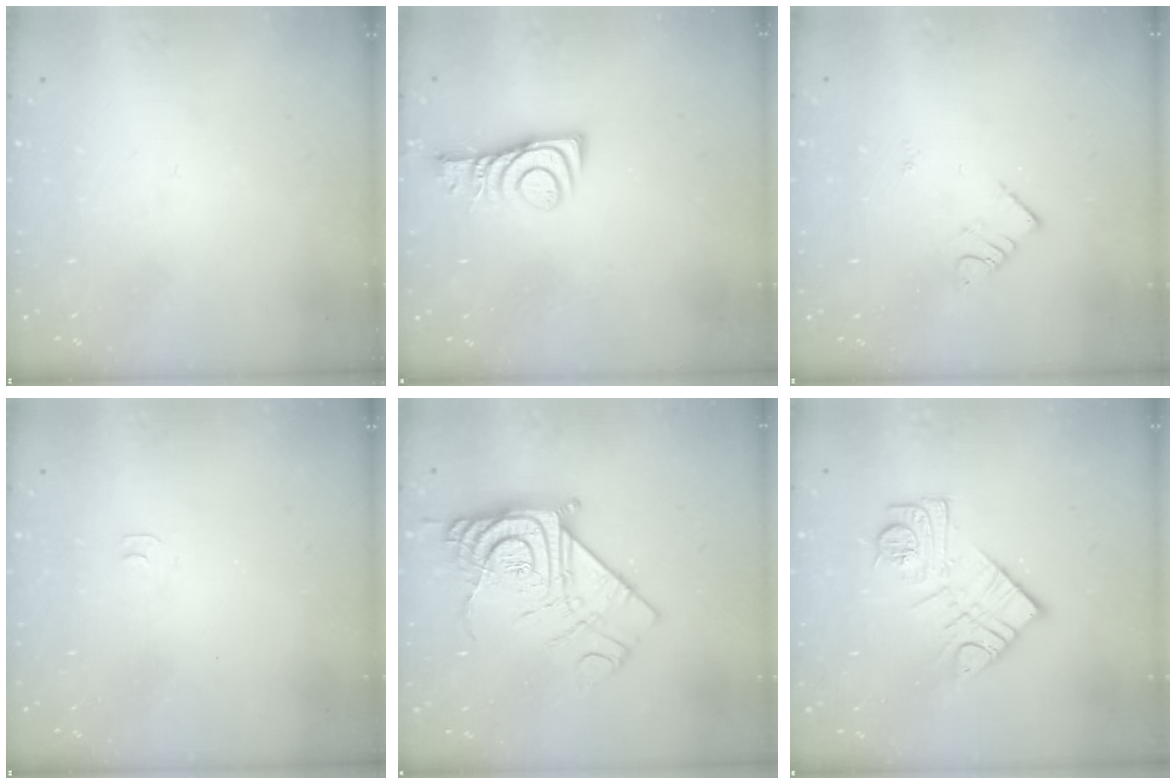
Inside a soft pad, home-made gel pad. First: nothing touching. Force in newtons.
{"total": 8.9, "press": 8.8, "slide": 0.8}
{"total": 3.8, "press": 3.8, "slide": 0.4}
{"total": 3.0, "press": 3.0, "slide": 0.3}
{"total": 15.9, "press": 15.8, "slide": 1.7}
{"total": 11.7, "press": 11.7, "slide": 0.7}